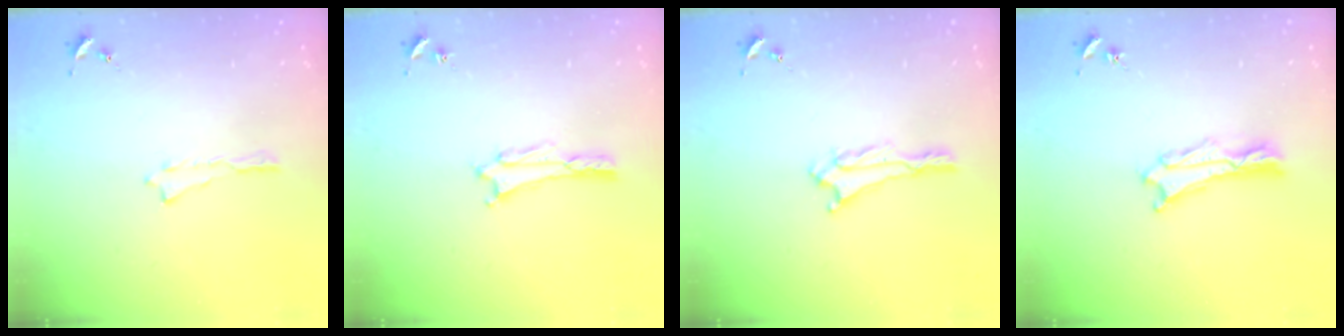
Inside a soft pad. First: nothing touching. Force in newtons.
{"total": 1.6, "press": 1.6, "slide": 0.2}
{"total": 1.0, "press": 1.0, "slide": 0.1}
{"total": 1.2, "press": 1.2, "slide": 0.2}